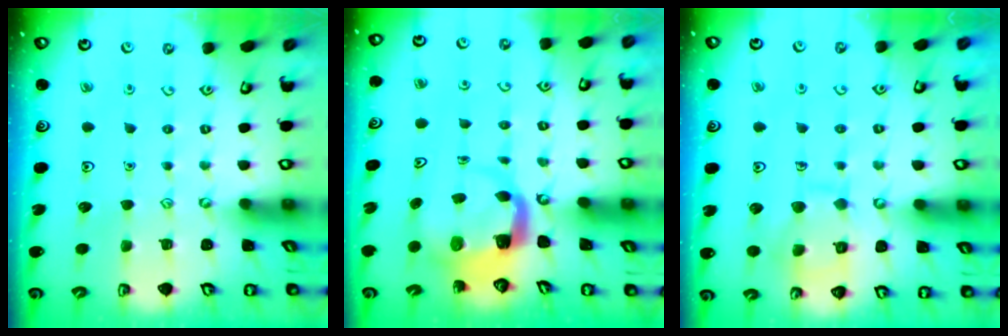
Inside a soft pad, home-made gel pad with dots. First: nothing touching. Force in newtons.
{"total": 4.1, "press": 4.1, "slide": 0.5}
{"total": 10.0, "press": 10.0, "slide": 0.4}